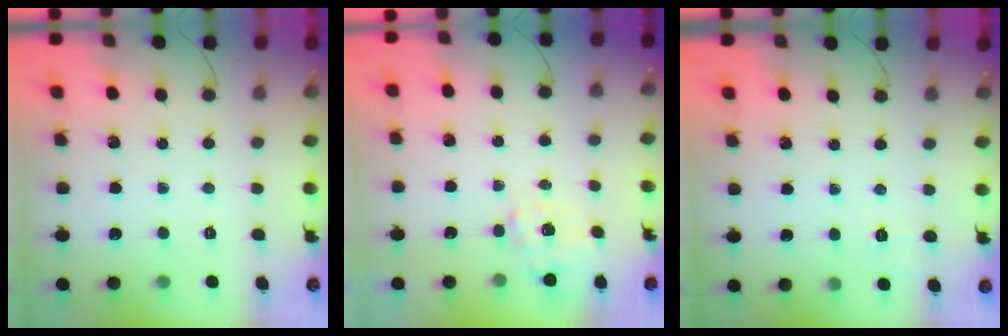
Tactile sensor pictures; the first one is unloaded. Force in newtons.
{"total": 1.2, "press": 1.1, "slide": 0.5}
{"total": 1.8, "press": 0.9, "slide": 1.6}